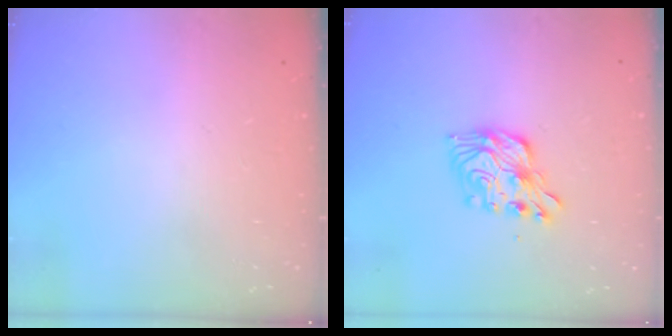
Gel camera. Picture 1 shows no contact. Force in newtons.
{"total": 11.8, "press": 11.8, "slide": 0.4}